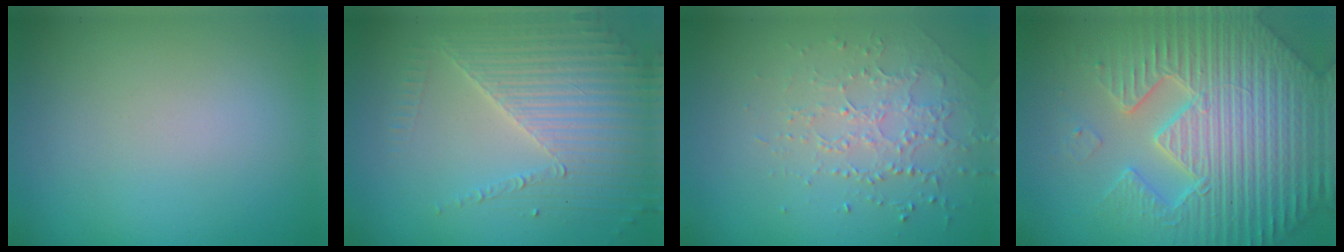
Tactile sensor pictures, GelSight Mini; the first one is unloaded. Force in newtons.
{"total": 4.5, "press": 3.9, "slide": 2.2}
{"total": 1.7, "press": 1.5, "slide": 0.8}
{"total": 7.7, "press": 7.4, "slide": 2.1}